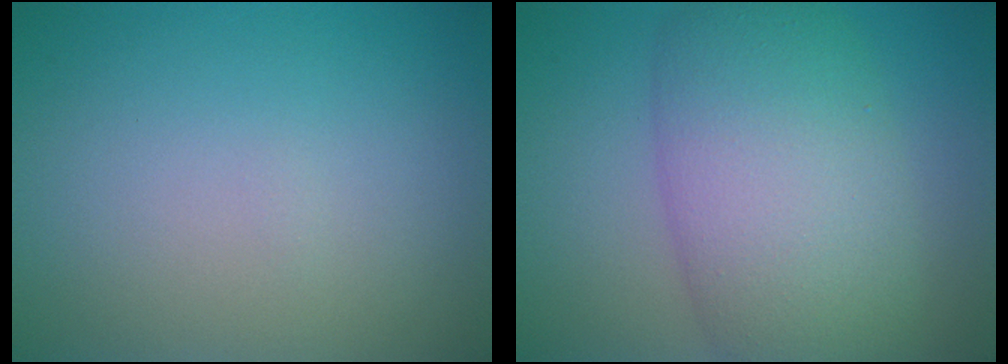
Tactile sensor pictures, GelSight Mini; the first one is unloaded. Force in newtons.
{"total": 9.4, "press": 9.4, "slide": 0.7}